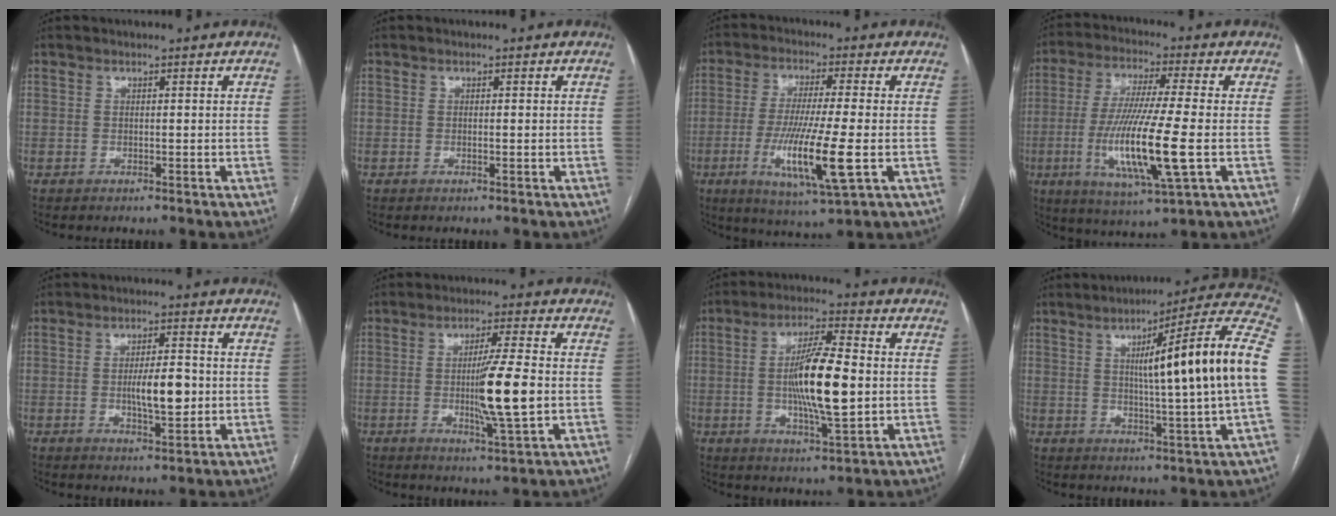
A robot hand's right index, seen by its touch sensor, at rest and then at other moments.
{"total": 0.7, "force": [-0.2, 0.0, 0.7], "torque": [-0.014, -0.001, -0.002]}
{"total": 13.1, "force": [-3.3, 0.6, 12.7], "torque": [-0.248, -0.029, -0.059]}
{"total": 15.6, "force": [-3.2, 0.7, 15.3], "torque": [-0.307, -0.025, -0.061]}
{"total": 6.8, "force": [-0.6, 1.9, 6.5], "torque": [-0.111, 0.000, -0.008]}
{"total": 9.7, "force": [-1.1, -0.1, 9.7], "torque": [-0.168, -0.012, -0.022]}
{"total": 12.8, "force": [-0.6, 1.9, 12.6], "torque": [-0.229, -0.003, -0.013]}
{"total": 20.2, "force": [2.1, -1.2, 20.1], "torque": [-0.265, 0.018, 0.016]}